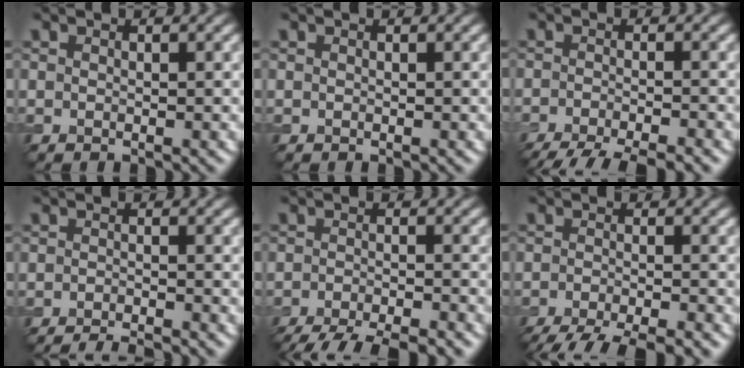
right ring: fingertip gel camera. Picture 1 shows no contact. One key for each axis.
{"total": 0.0}
{"total": 7.4, "fx": -6.1, "fy": 1.4, "fz": 3.9, "tx": -0.057, "ty": -0.026, "tz": -0.097}
{"total": 3.6, "fx": -3.1, "fy": 0.4, "fz": 1.9, "tx": -0.027, "ty": -0.001, "tz": -0.053}
{"total": 8.1, "fx": -7.0, "fy": 1.5, "fz": 3.8, "tx": -0.059, "ty": -0.025, "tz": -0.107}
{"total": 8.0, "fx": -6.4, "fy": 1.6, "fz": 4.5, "tx": -0.067, "ty": -0.026, "tz": -0.104}